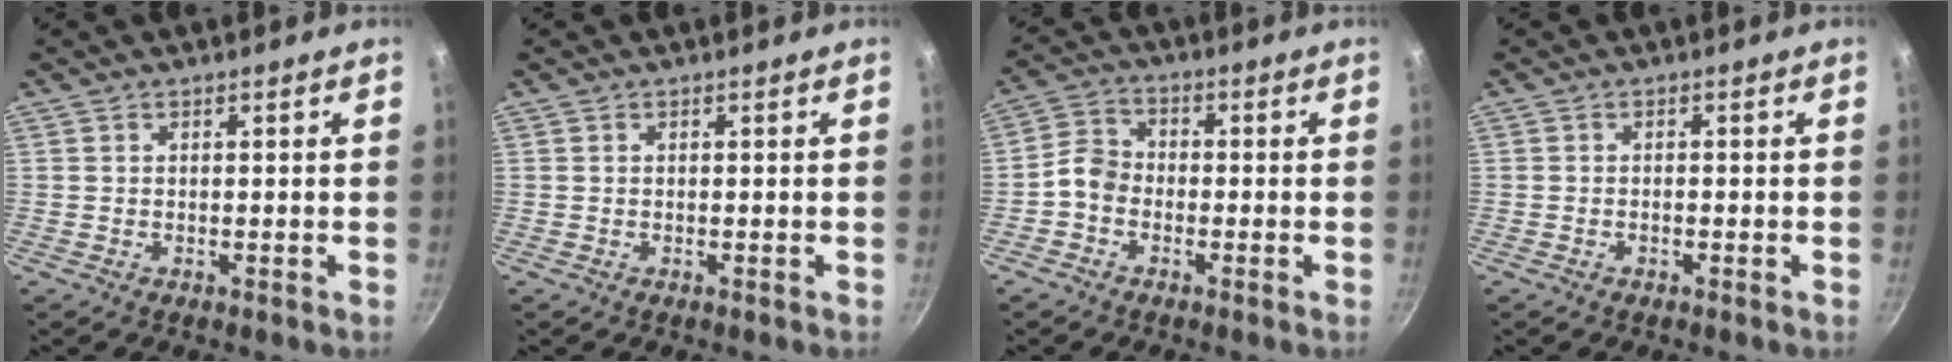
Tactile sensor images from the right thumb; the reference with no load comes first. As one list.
[{"total": 0.0}, {"total": 4.6, "force": [-1.9, 3.6, 2.3], "torque": [-0.032, 0.029, -0.050]}, {"total": 0.6, "force": [-0.3, 0.3, 0.4], "torque": [-0.009, 0.004, -0.007]}]